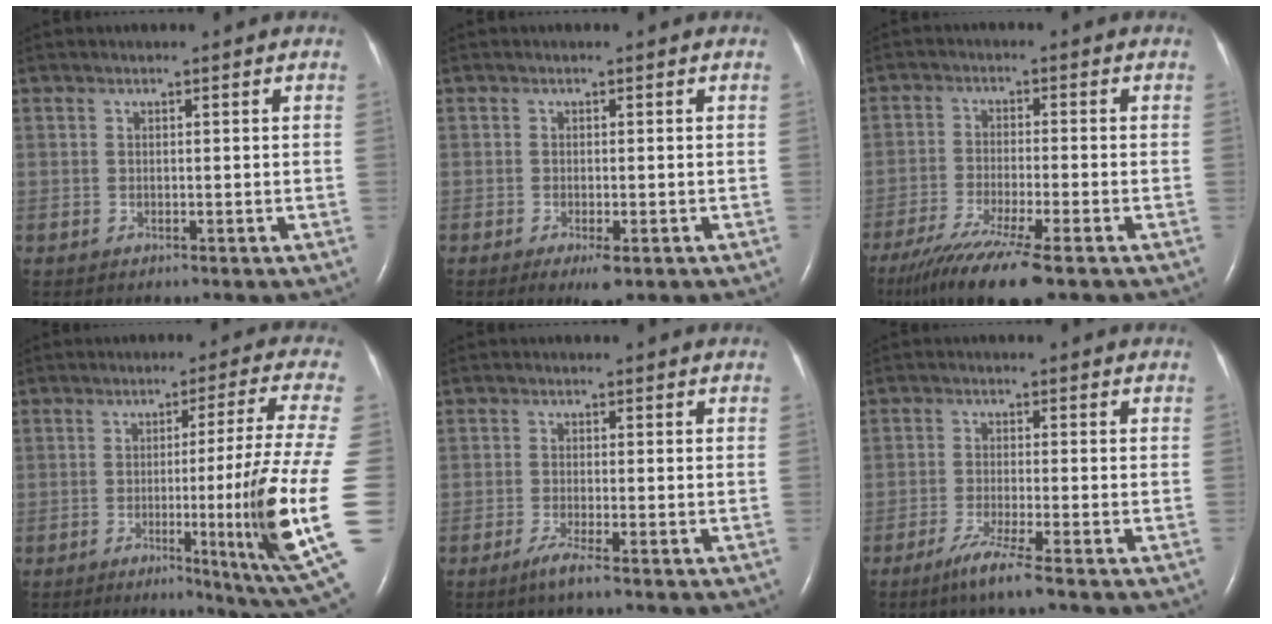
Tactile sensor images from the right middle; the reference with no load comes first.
{"total": 2.8, "force": [-1.4, 0.6, 2.4], "torque": [-0.041, -0.007, -0.021]}
{"total": 12.5, "force": [-8.8, 0.6, 8.9], "torque": [-0.165, -0.038, -0.149]}
{"total": 15.7, "force": [-3.0, -2.5, 15.2], "torque": [-0.221, -0.030, -0.050]}
{"total": 2.3, "force": [-1.5, -0.4, 1.6], "torque": [-0.039, -0.006, -0.034]}
{"total": 4.6, "force": [-3.0, -0.8, 3.3], "torque": [-0.067, -0.014, -0.061]}